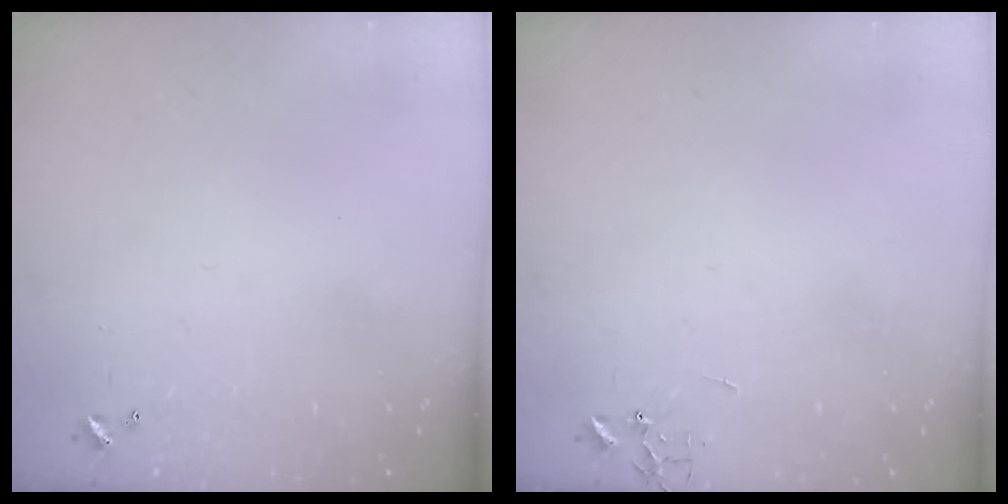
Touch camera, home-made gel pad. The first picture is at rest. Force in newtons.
{"total": 0.0}